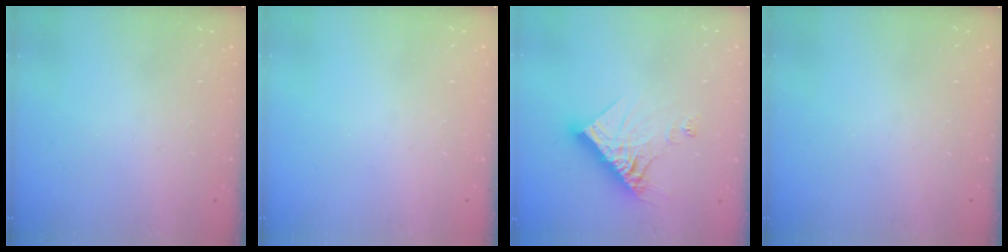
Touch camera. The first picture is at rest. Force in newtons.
{"total": 0.0}
{"total": 13.5, "press": 13.5, "slide": 1.1}
{"total": 0.0}